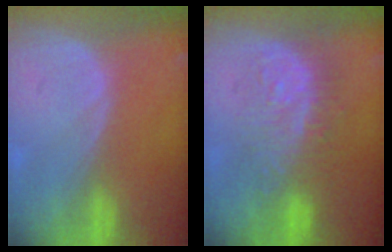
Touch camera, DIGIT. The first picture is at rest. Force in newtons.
{"total": 9.1, "press": 8.9, "slide": 2.1}